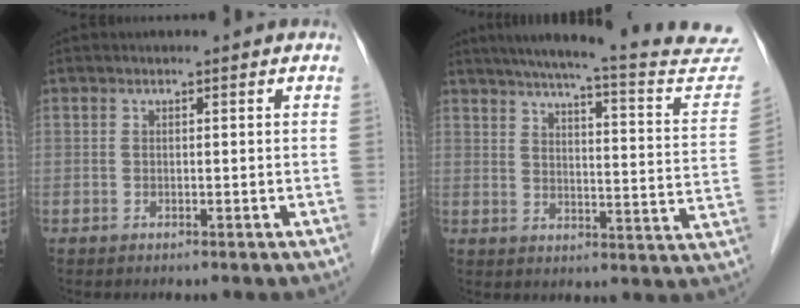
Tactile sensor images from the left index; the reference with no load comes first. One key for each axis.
{"total": 25.7, "fx": 23.3, "fy": 1.6, "fz": 10.8, "tx": -0.151, "ty": -0.064, "tz": 0.275}